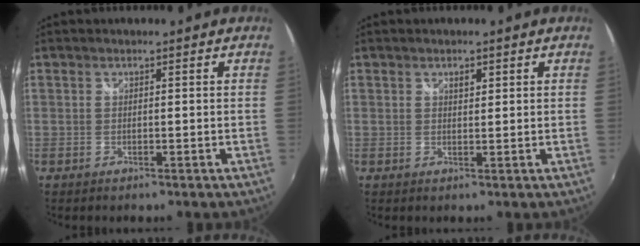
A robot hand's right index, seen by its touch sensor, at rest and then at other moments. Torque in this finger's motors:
{"motor_torque": [0.05, 0.04, 0.00, 0.00]}